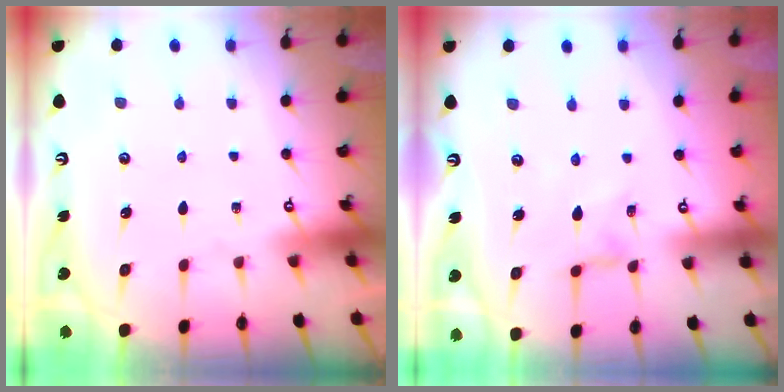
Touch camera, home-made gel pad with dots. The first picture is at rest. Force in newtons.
{"total": 0.0}